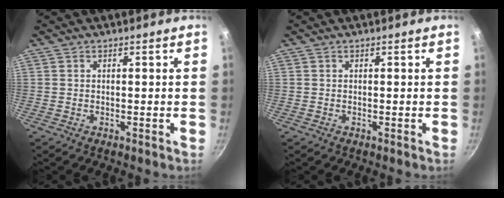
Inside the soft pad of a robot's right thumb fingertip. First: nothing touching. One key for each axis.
{"total": 0.0}